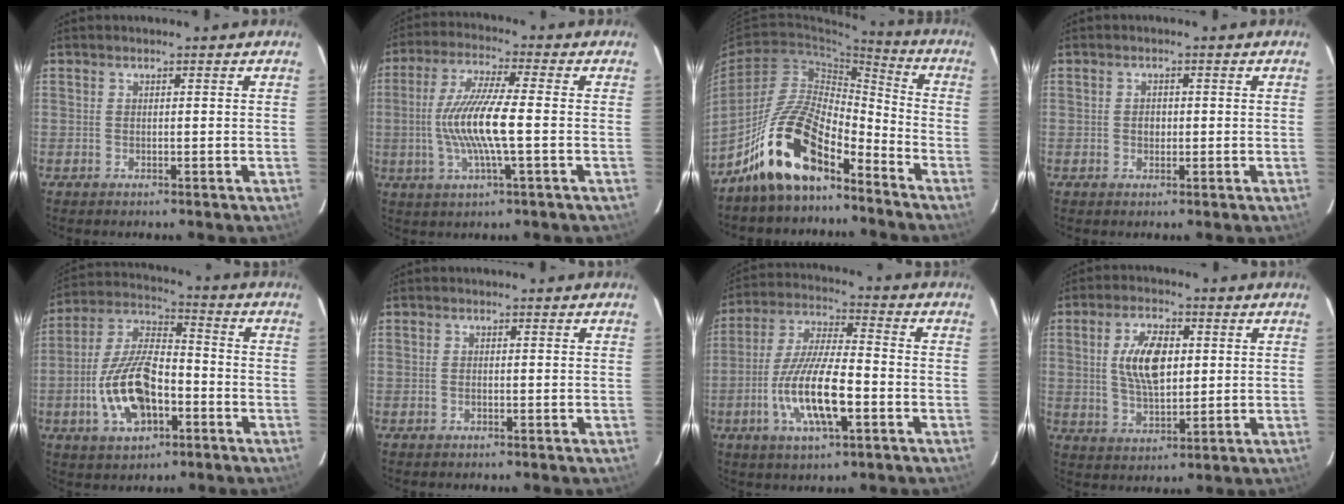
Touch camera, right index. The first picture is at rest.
{"total": 11.7, "force": [-1.5, 1.1, 11.6], "torque": [-0.229, -0.002, -0.029]}
{"total": 14.6, "force": [-10.5, 5.2, 8.6], "torque": [-0.164, 0.021, -0.194]}
{"total": 1.5, "force": [-0.1, 1.3, 0.7], "torque": [-0.012, 0.004, -0.003]}
{"total": 15.1, "force": [-5.0, 7.5, 12.2], "torque": [-0.252, 0.011, -0.084]}
{"total": 0.6, "force": [-0.3, 0.3, 0.4], "torque": [-0.010, 0.001, -0.006]}
{"total": 14.2, "force": [-4.8, 3.8, 12.8], "torque": [-0.264, -0.010, -0.087]}
{"total": 9.7, "force": [1.7, 4.8, 8.3], "torque": [-0.158, 0.008, 0.034]}